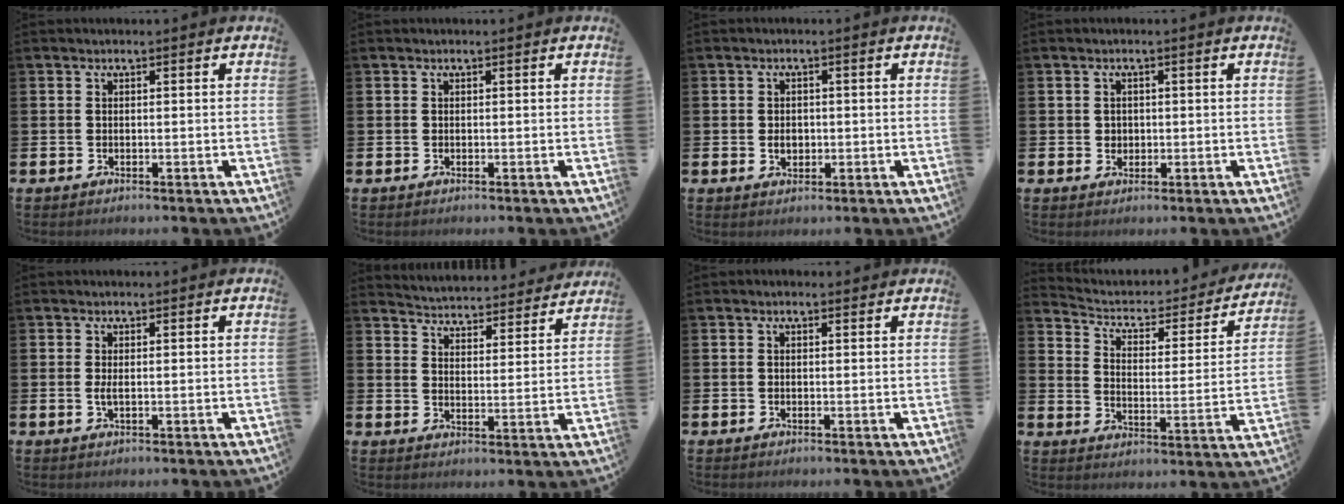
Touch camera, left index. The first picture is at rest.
{"total": 0.0}
{"total": 2.0, "force": [-0.1, 1.6, 1.3], "torque": [-0.010, 0.001, -0.008]}
{"total": 1.4, "force": [0.6, 1.2, 0.3], "torque": [0.008, 0.003, 0.005]}
{"total": 1.1, "force": [0.0, 0.2, 1.1], "torque": [-0.020, -0.002, 0.000]}
{"total": 4.9, "force": [4.8, 0.5, -0.3], "torque": [-0.009, -0.046, 0.081]}
{"total": 0.0}
{"total": 4.6, "force": [4.0, 1.9, 1.2], "torque": [-0.043, -0.036, 0.057]}